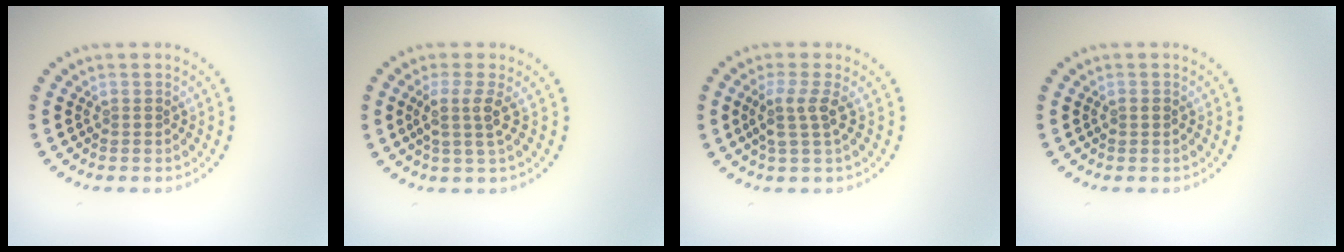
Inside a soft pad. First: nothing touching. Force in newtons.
{"total": 2.4, "press": 1.8, "slide": 1.5}
{"total": 2.6, "press": 2.0, "slide": 1.6}
{"total": 0.8, "press": 0.8, "slide": 0.2}